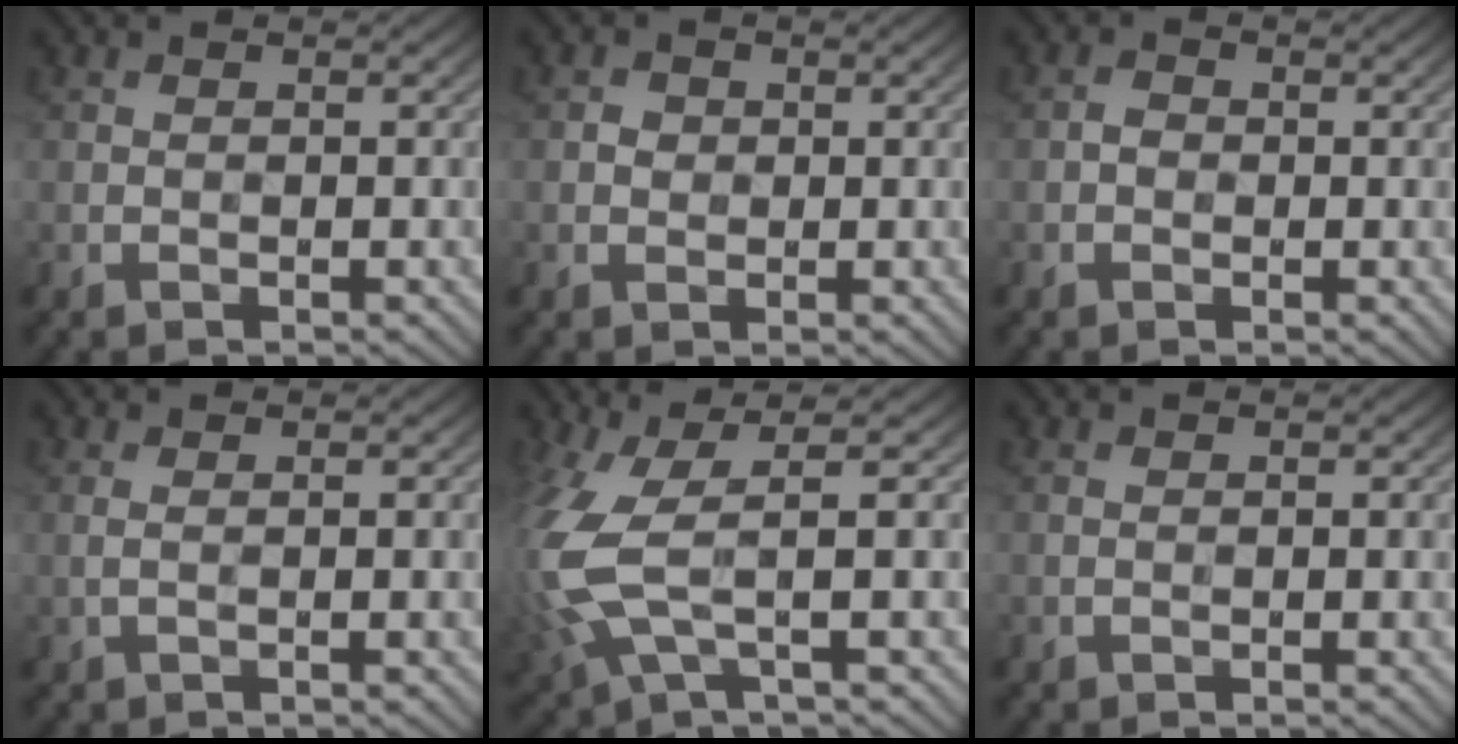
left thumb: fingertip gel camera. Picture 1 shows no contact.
{"total": 1.4, "force": [0.1, 1.3, 0.5], "torque": [-0.007, -0.001, -0.003]}
{"total": 1.4, "force": [-0.3, 1.1, 0.7], "torque": [-0.015, -0.001, -0.010]}
{"total": 1.0, "force": [0.2, 0.1, 0.9], "torque": [-0.025, 0.002, 0.002]}
{"total": 9.1, "force": [0.1, 2.9, 8.6], "torque": [-0.221, -0.007, -0.003]}
{"total": 0.0}